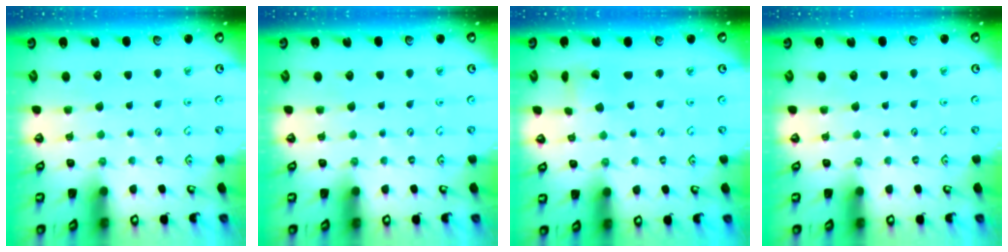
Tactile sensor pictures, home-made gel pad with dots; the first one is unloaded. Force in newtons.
{"total": 0.0}
{"total": 1.9, "press": 1.9, "slide": 0.0}
{"total": 0.0}